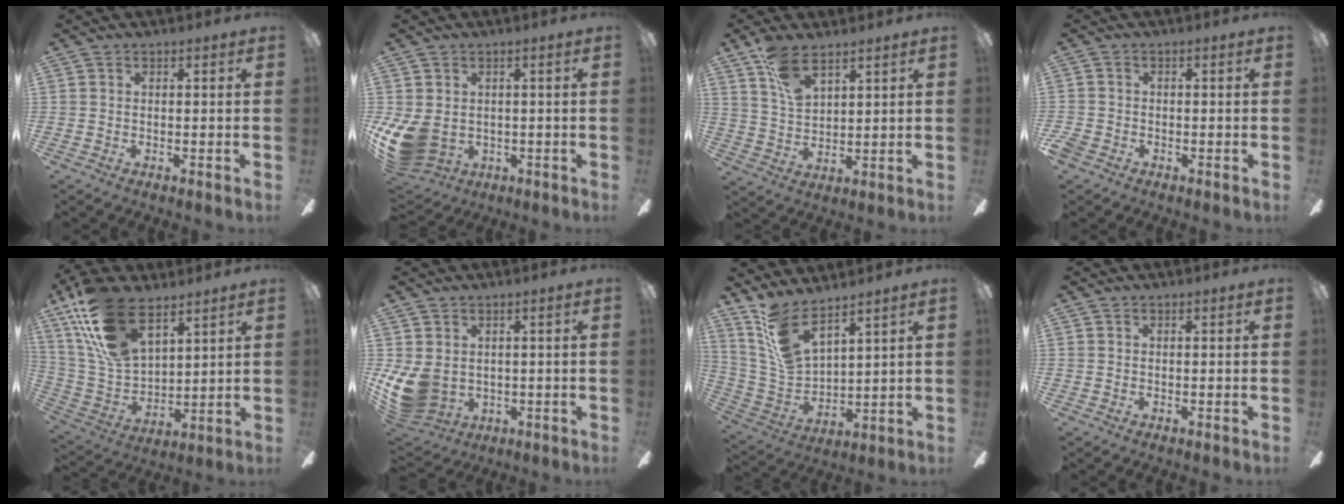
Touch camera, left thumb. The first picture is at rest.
{"total": 10.0, "force": [-1.8, 7.7, 6.1], "torque": [-0.143, 0.005, -0.031]}
{"total": 6.1, "force": [4.2, 2.2, 3.7], "torque": [-0.076, -0.011, 0.077]}
{"total": 2.3, "force": [-1.6, 1.5, 0.8], "torque": [-0.019, 0.006, -0.032]}
{"total": 20.4, "force": [12.8, 10.0, 12.2], "torque": [-0.268, -0.050, 0.235]}
{"total": 9.6, "force": [-0.3, 7.8, 5.7], "torque": [-0.136, -0.001, -0.001]}
{"total": 13.7, "force": [10.3, 4.8, 7.7], "torque": [-0.192, -0.058, 0.192]}
{"total": 0.0}